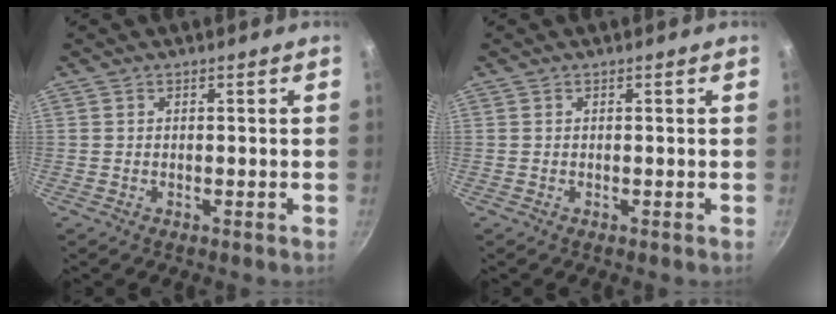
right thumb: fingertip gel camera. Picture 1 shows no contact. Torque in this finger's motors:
{"motor_torque": [-0.39, 0.09, 0.00, 0.00, 0.00]}